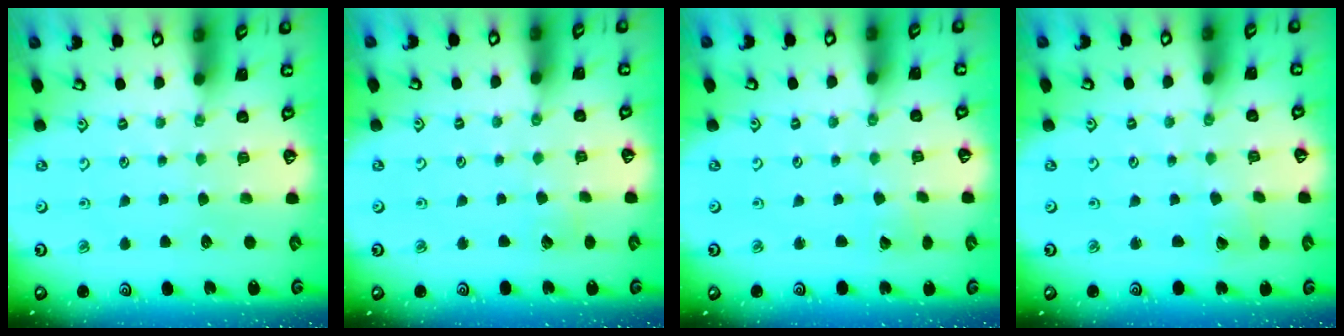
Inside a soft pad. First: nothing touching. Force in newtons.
{"total": 2.7, "press": 2.7, "slide": 0.2}
{"total": 2.3, "press": 2.3, "slide": 0.3}
{"total": 2.1, "press": 2.1, "slide": 0.2}